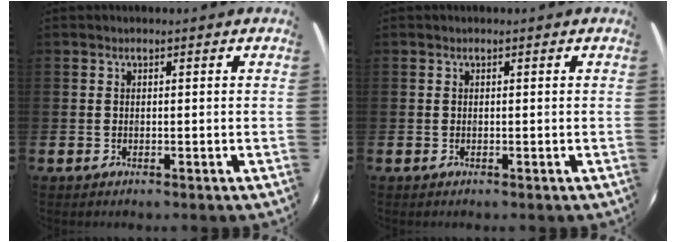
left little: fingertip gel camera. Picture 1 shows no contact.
{"total": 0.0}